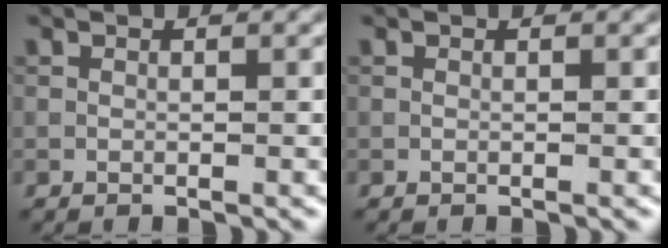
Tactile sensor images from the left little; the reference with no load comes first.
{"total": 0.0}